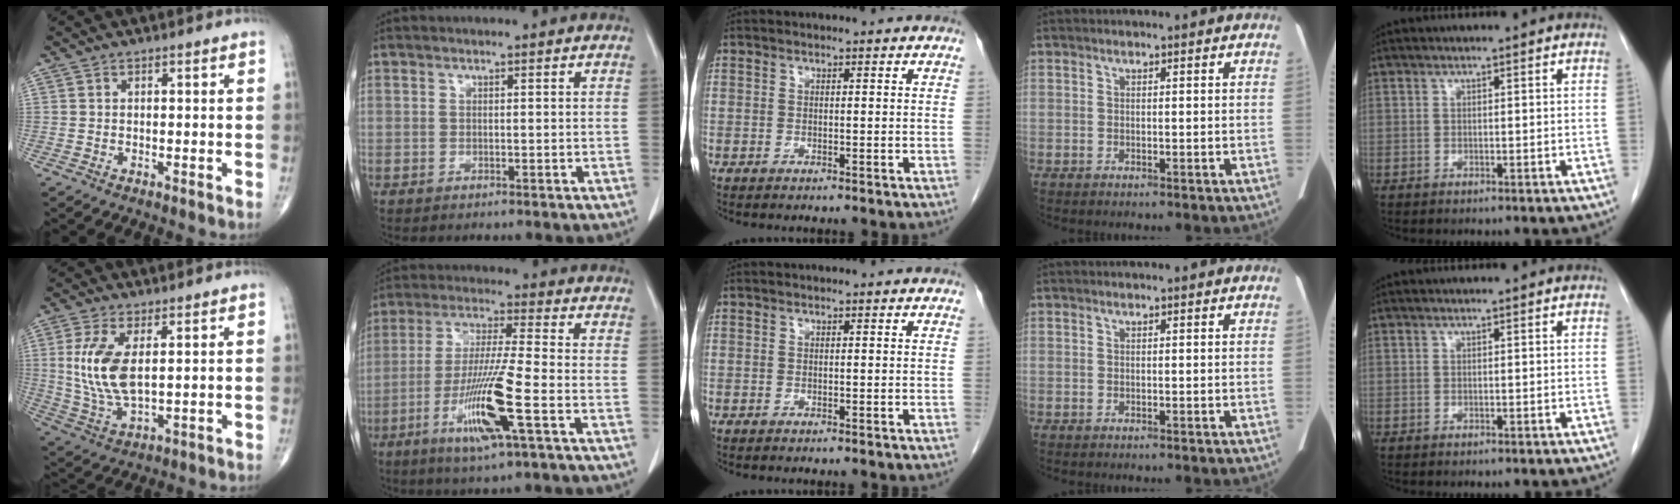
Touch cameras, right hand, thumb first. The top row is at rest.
{"thumb": {"total": 11.0, "force": [2.0, 4.9, 9.6], "torque": [-0.209, -0.013, 0.049]}, "index": {"total": 12.5, "force": [-4.8, -0.3, 11.5], "torque": [-0.232, -0.020, -0.092]}}